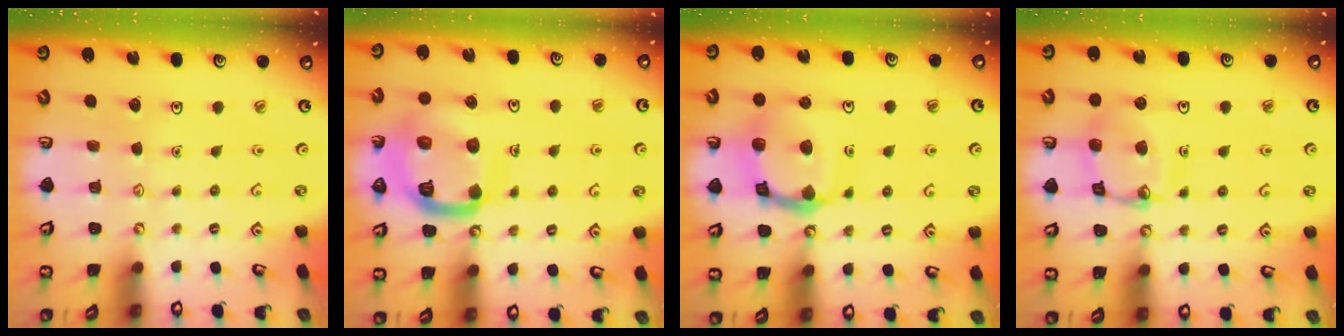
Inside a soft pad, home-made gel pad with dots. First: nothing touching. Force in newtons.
{"total": 18.2, "press": 18.1, "slide": 2.0}
{"total": 14.9, "press": 14.8, "slide": 1.6}
{"total": 13.8, "press": 13.7, "slide": 1.5}